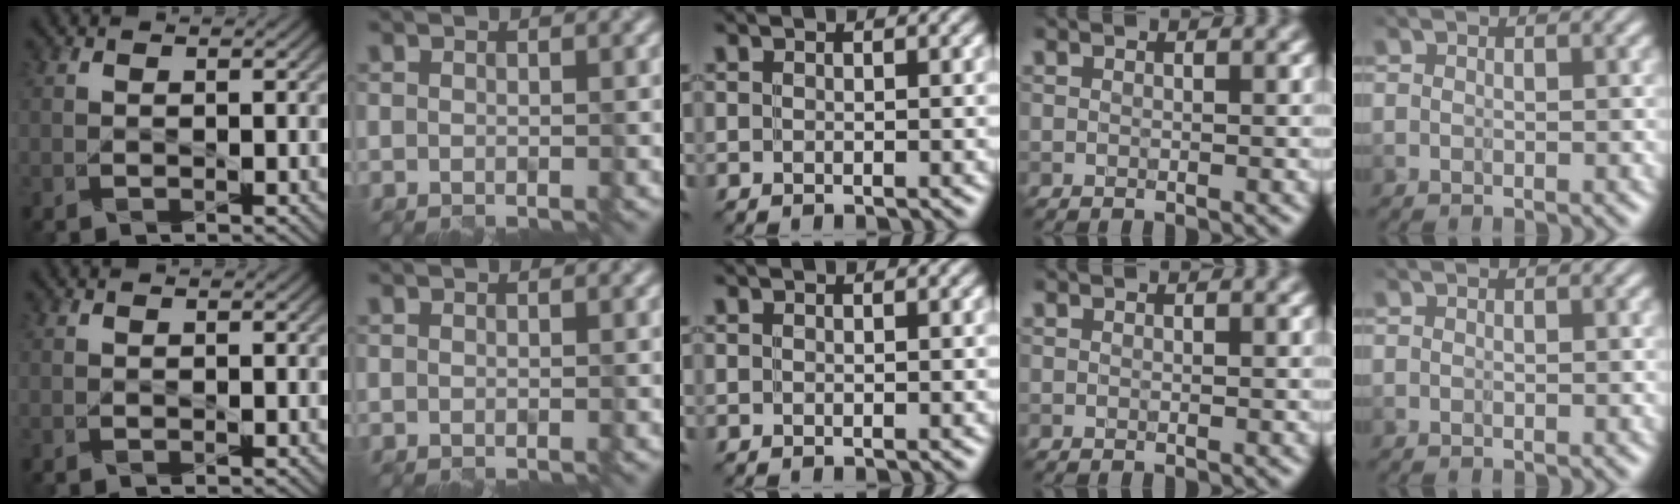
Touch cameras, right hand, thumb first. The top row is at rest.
{}